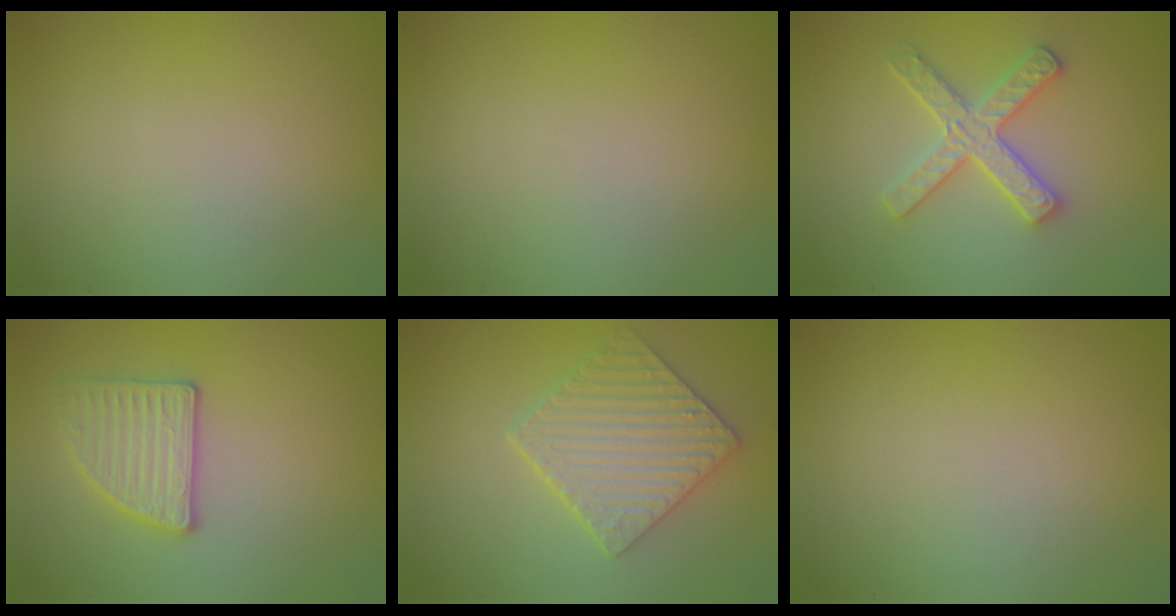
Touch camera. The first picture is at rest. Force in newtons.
{"total": 0.0}
{"total": 3.1, "press": 3.1, "slide": 0.4}
{"total": 2.8, "press": 2.7, "slide": 0.6}
{"total": 4.1, "press": 3.7, "slide": 1.7}
{"total": 0.0}